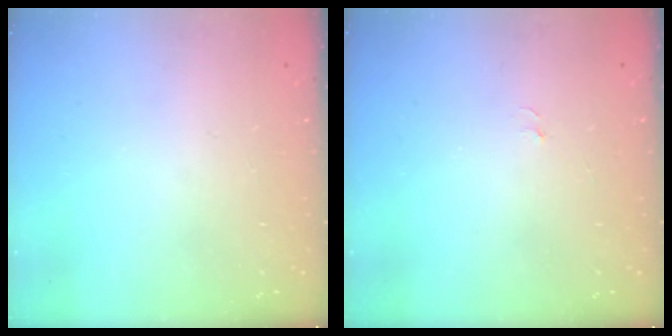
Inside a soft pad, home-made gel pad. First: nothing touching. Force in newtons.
{"total": 2.8, "press": 2.8, "slide": 0.3}